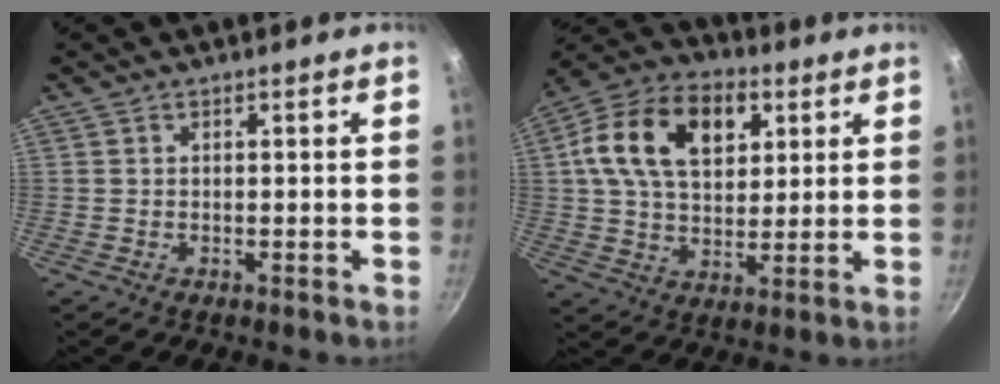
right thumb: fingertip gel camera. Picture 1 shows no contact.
{"total": 18.3, "force": [5.7, 11.9, 12.7], "torque": [-0.196, 0.005, 0.084]}